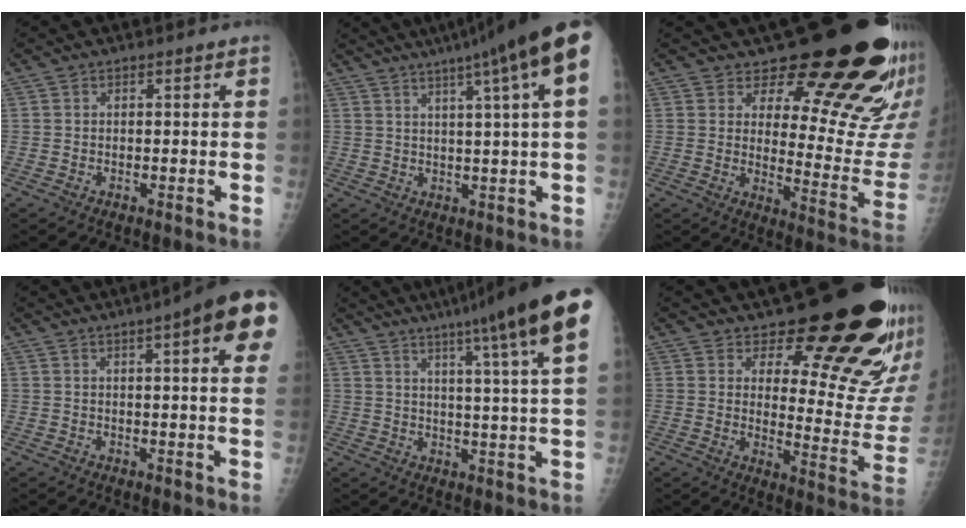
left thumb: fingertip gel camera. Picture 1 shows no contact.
{"total": 15.7, "force": [8.4, 0.2, 13.3], "torque": [-0.188, 0.008, 0.102]}
{"total": 21.1, "force": [15.6, 7.5, 12.1], "torque": [-0.109, -0.130, 0.198]}
{"total": 15.4, "force": [7.1, 2.8, 13.4], "torque": [-0.161, -0.008, 0.080]}
{"total": 20.1, "force": [12.7, 0.4, 15.6], "torque": [-0.217, -0.043, 0.157]}
{"total": 20.4, "force": [14.7, 6.5, 12.5], "torque": [-0.122, -0.129, 0.191]}